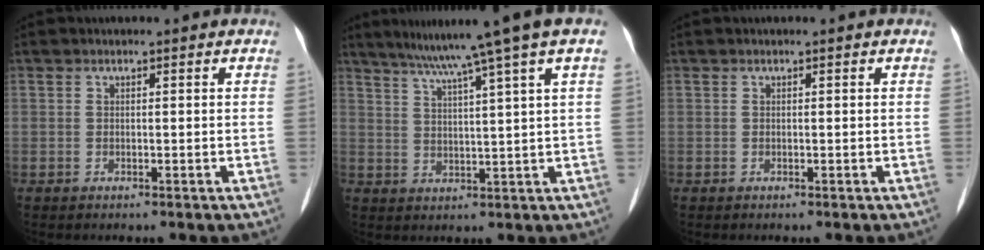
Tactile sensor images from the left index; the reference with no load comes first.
{"total": 11.0, "force": [7.4, -1.9, 7.9], "torque": [-0.123, 0.022, 0.104]}
{"total": 0.0}